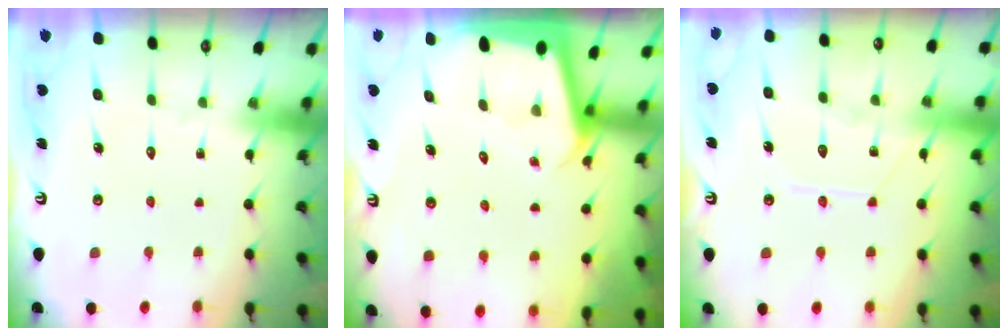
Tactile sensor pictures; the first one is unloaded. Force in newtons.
{"total": 2.0, "press": 2.0, "slide": 0.1}
{"total": 9.1, "press": 9.1, "slide": 0.8}